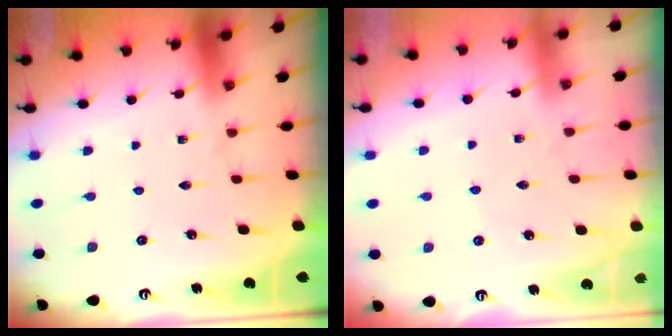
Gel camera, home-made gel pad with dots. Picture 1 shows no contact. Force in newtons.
{"total": 1.1, "press": 1.1, "slide": 0.2}